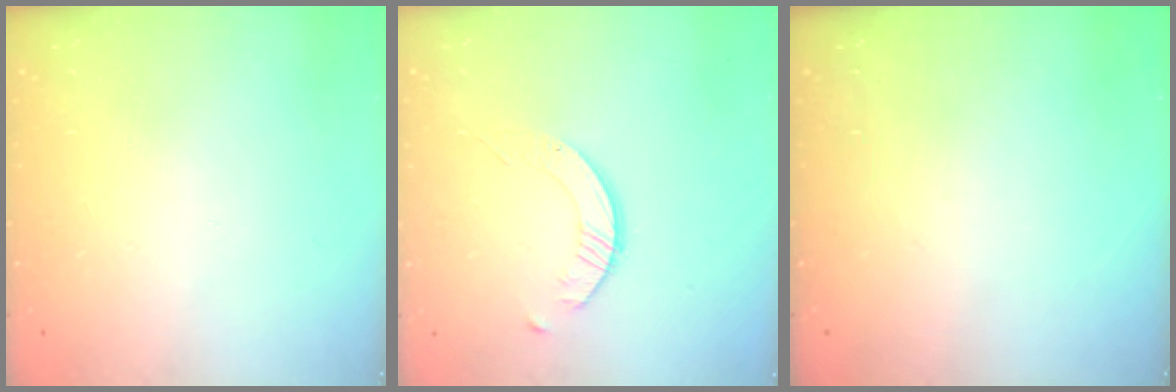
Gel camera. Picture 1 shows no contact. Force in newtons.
{"total": 2.4, "press": 2.4, "slide": 0.3}
{"total": 0.0}